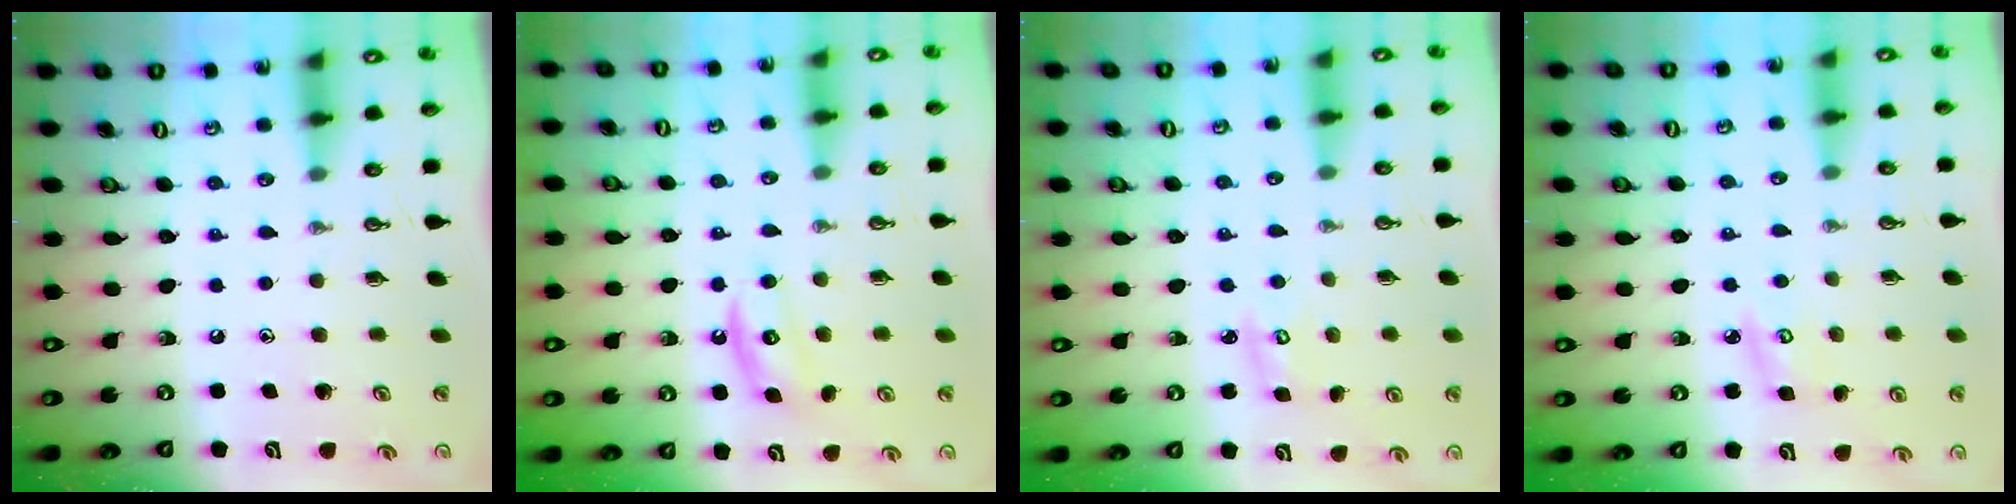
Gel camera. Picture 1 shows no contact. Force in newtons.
{"total": 4.8, "press": 4.7, "slide": 0.8}
{"total": 2.9, "press": 2.9, "slide": 0.2}
{"total": 3.8, "press": 3.8, "slide": 0.3}